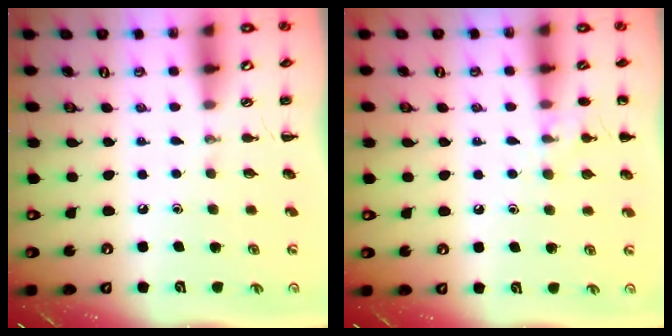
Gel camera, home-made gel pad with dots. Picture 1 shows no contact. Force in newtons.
{"total": 9.0, "press": 8.7, "slide": 2.4}